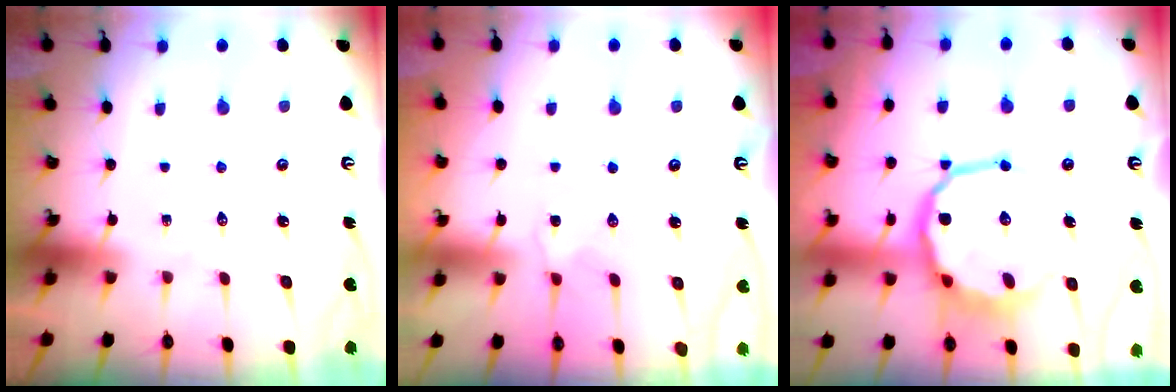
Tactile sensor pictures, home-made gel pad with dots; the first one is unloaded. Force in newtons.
{"total": 3.3, "press": 3.3, "slide": 0.5}
{"total": 12.4, "press": 11.9, "slide": 3.5}